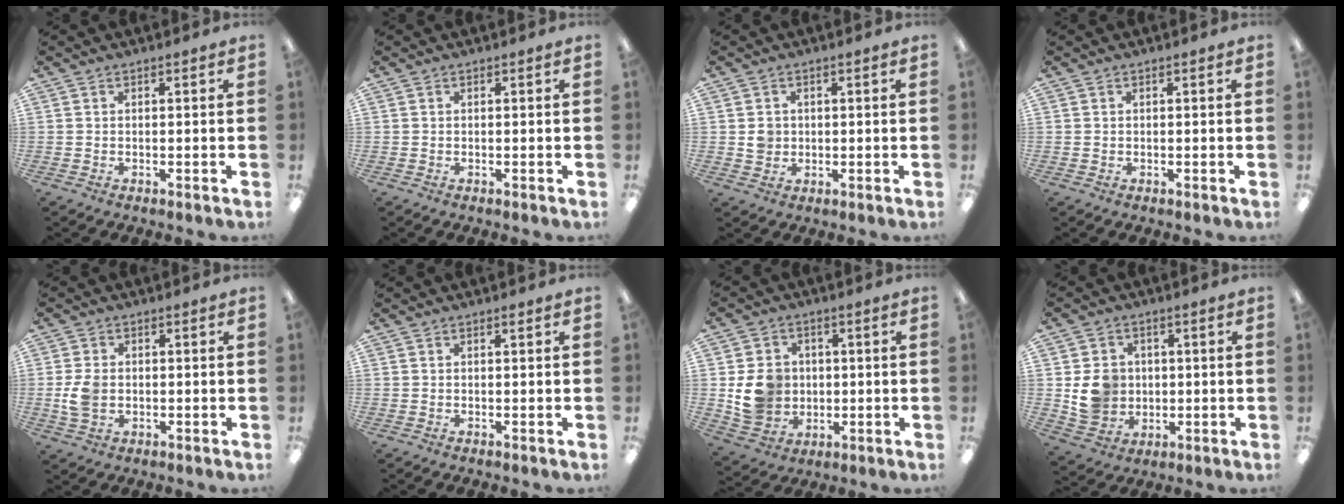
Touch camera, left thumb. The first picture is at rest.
{"total": 0.0}
{"total": 2.9, "force": [0.4, 2.8, 0.8], "torque": [-0.003, -0.002, 0.002]}
{"total": 0.0}
{"total": 5.5, "force": [-0.4, 4.1, 3.6], "torque": [-0.075, -0.001, -0.010]}
{"total": 0.5, "force": [0.4, 0.0, 0.4], "torque": [-0.008, 0.002, 0.006]}
{"total": 9.6, "force": [0.3, 8.8, 3.7], "torque": [-0.066, 0.008, 0.016]}
{"total": 8.3, "force": [0.6, 7.8, 2.9], "torque": [-0.045, 0.007, 0.019]}